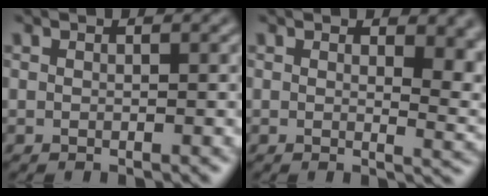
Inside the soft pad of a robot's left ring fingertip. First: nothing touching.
{"total": 4.9, "force": [1.5, 2.4, 4.1], "torque": [-0.040, -0.009, 0.026]}